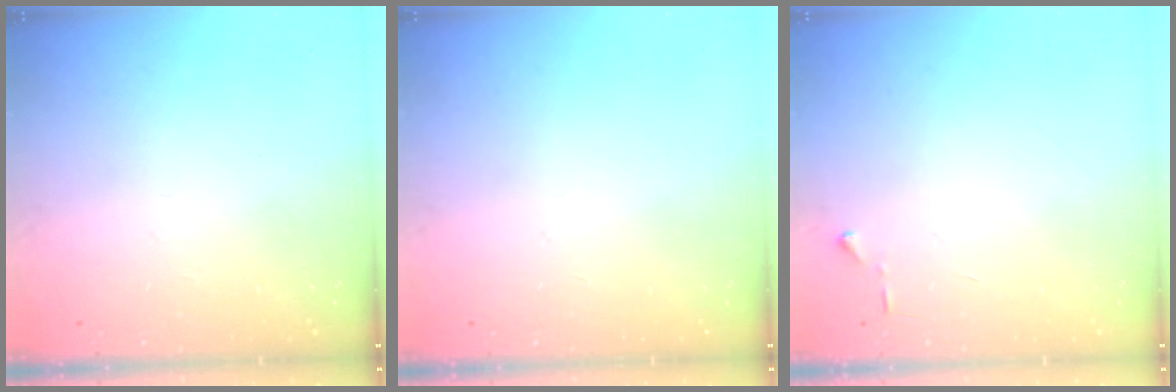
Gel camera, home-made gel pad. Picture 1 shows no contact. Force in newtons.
{"total": 0.0}
{"total": 3.2, "press": 3.2, "slide": 0.4}